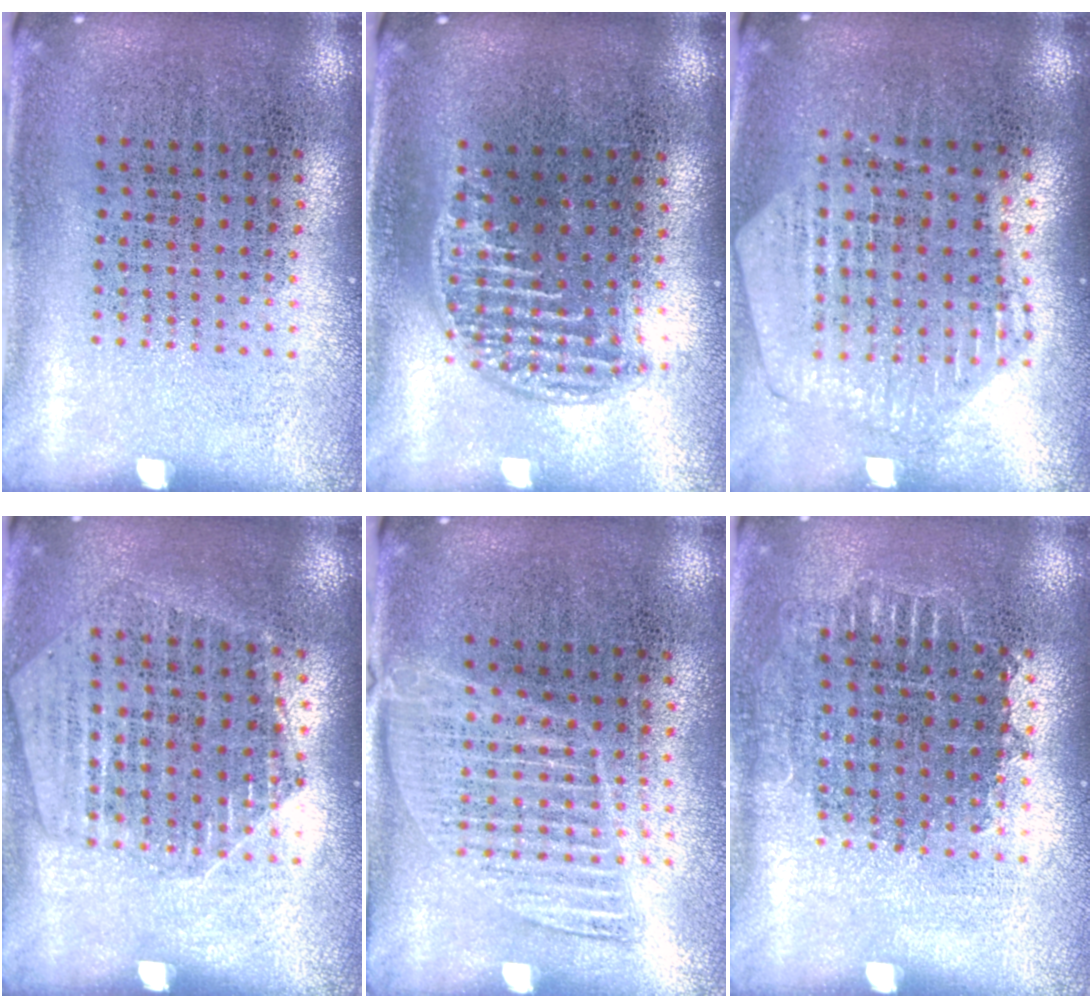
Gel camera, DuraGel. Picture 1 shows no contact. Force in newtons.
{"total": 1.2, "press": 1.1, "slide": 0.6}
{"total": 0.8, "press": 0.8, "slide": 0.1}
{"total": 1.5, "press": 1.5, "slide": 0.0}
{"total": 1.3, "press": 1.1, "slide": 0.6}
{"total": 0.8, "press": 0.7, "slide": 0.3}